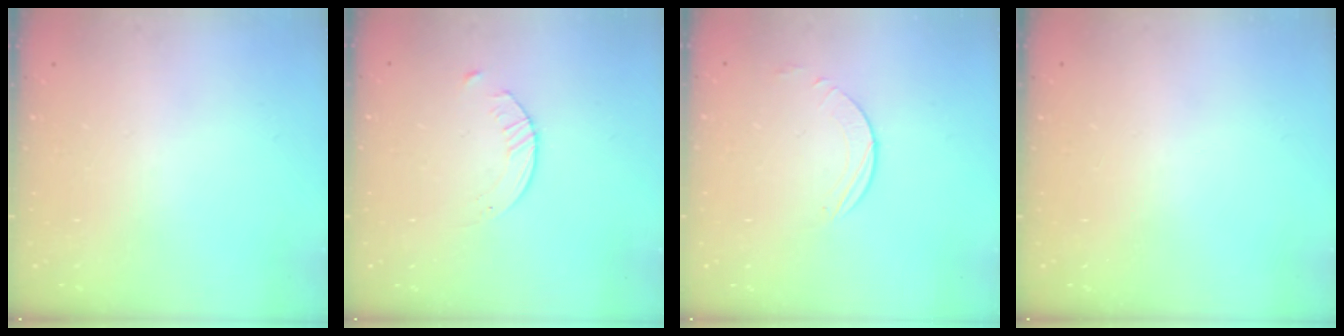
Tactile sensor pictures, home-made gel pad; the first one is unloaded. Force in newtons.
{"total": 2.8, "press": 2.7, "slide": 0.3}
{"total": 3.9, "press": 3.9, "slide": 0.3}
{"total": 0.0}